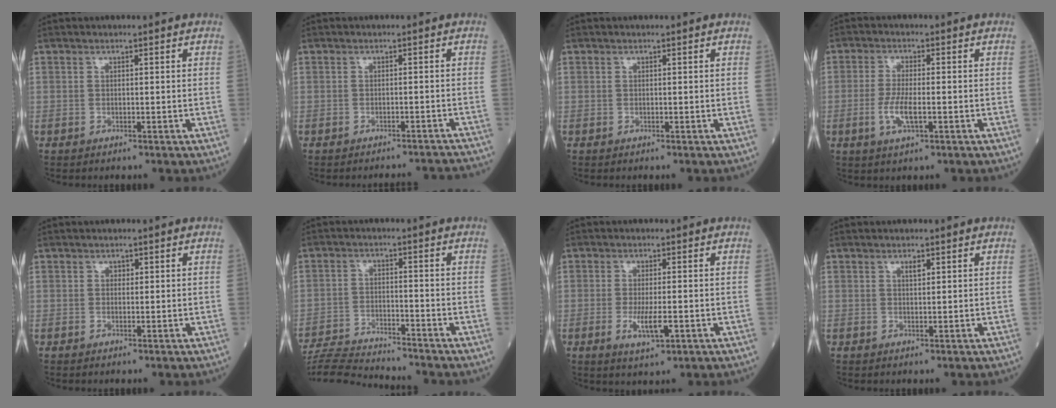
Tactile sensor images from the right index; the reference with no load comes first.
{"total": 7.9, "force": [-7.9, 0.2, 1.0], "torque": [-0.002, 0.001, -0.082]}
{"total": 0.0}
{"total": 4.7, "force": [-1.3, 1.0, 4.4], "torque": [-0.096, -0.006, -0.023]}
{"total": 0.6, "force": [0.2, 0.5, 0.3], "torque": [0.000, 0.000, 0.002]}
{"total": 10.9, "force": [-10.5, -0.9, 2.5], "torque": [-0.039, -0.008, -0.183]}
{"total": 4.4, "force": [-1.2, 0.9, 4.1], "torque": [-0.082, -0.009, -0.017]}
{"total": 1.1, "force": [0.6, 0.4, 0.8], "torque": [-0.015, -0.001, 0.011]}